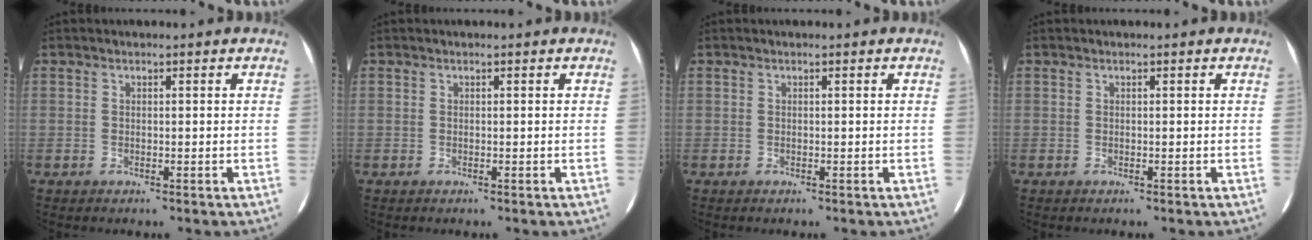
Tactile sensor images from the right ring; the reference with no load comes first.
{"total": 0.0}
{"total": 0.0}
{"total": 0.0}